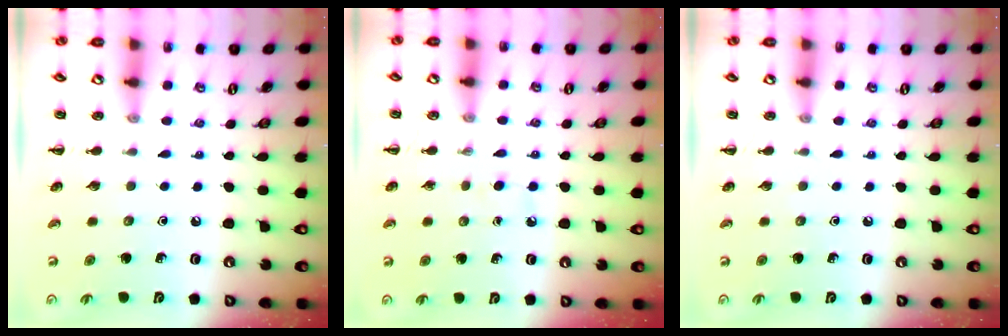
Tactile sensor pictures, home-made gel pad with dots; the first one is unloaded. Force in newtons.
{"total": 2.5, "press": 2.3, "slide": 1.0}
{"total": 0.0}